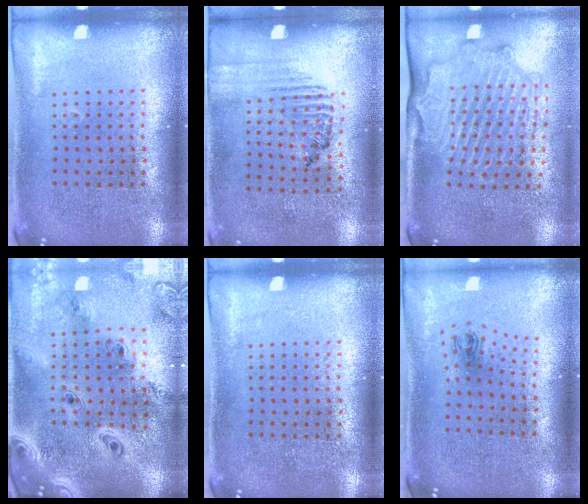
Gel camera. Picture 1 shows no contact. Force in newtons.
{"total": 1.5, "press": 1.1, "slide": 1.0}
{"total": 2.2, "press": 2.2, "slide": 0.2}
{"total": 3.4, "press": 2.7, "slide": 2.1}
{"total": 0.0}
{"total": 1.0, "press": 0.5, "slide": 0.9}